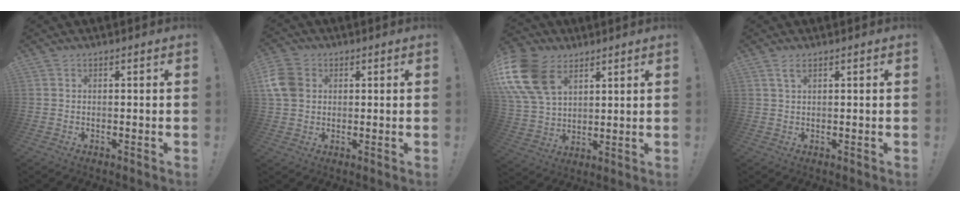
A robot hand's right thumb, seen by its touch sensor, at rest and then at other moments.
{"total": 8.7, "force": [1.8, 7.0, 4.9], "torque": [-0.098, 0.004, 0.039]}
{"total": 19.3, "force": [8.6, 13.1, 11.3], "torque": [-0.227, -0.033, 0.163]}
{"total": 2.3, "force": [1.1, 0.2, 2.0], "torque": [-0.040, -0.001, 0.019]}